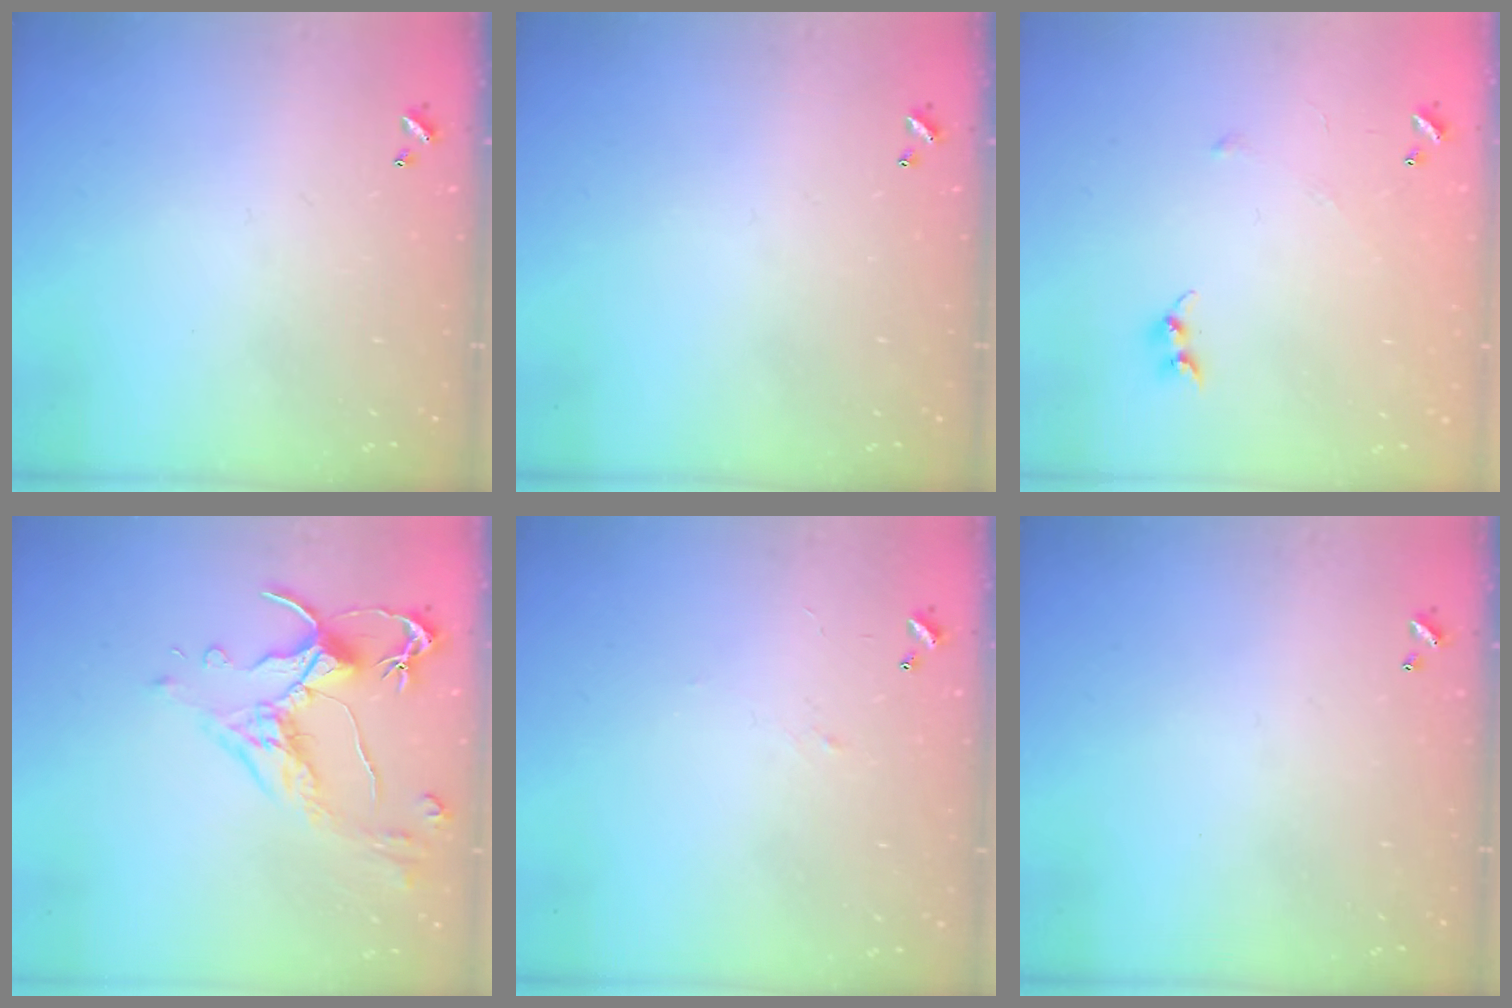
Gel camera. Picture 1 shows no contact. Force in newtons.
{"total": 0.0}
{"total": 6.1, "press": 6.1, "slide": 0.5}
{"total": 2.4, "press": 2.0, "slide": 1.4}
{"total": 2.7, "press": 2.6, "slide": 0.4}
{"total": 0.0}